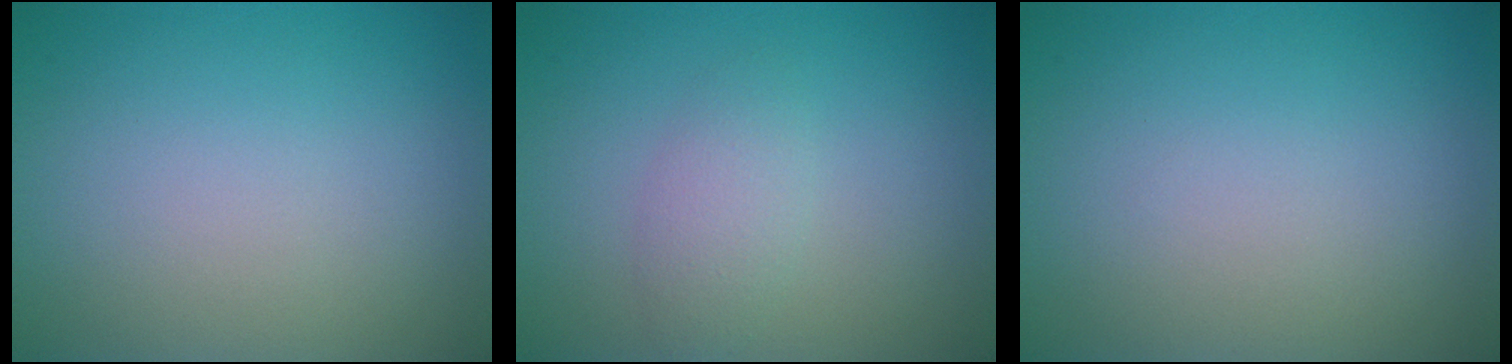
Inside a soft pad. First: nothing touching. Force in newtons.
{"total": 1.9, "press": 1.9, "slide": 0.1}
{"total": 0.0}